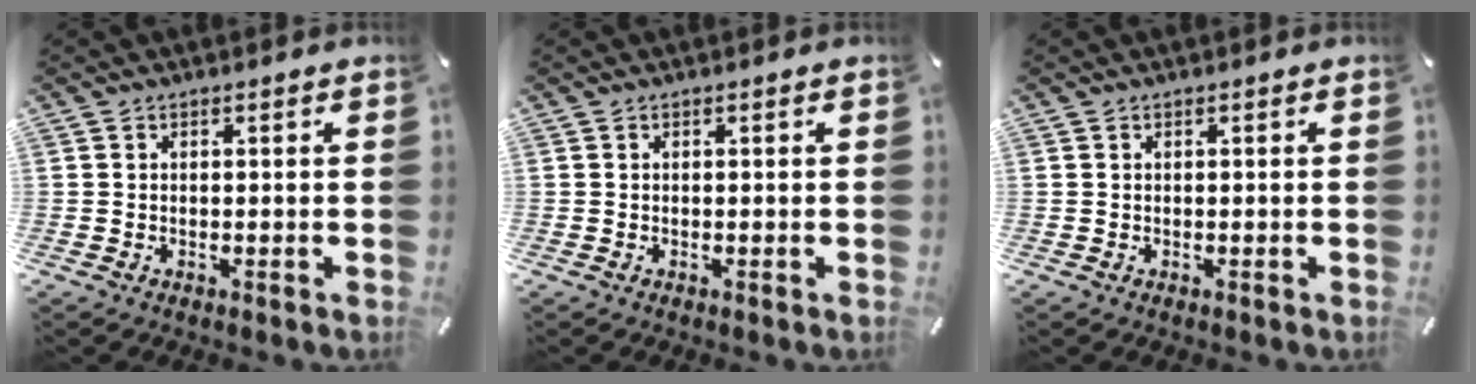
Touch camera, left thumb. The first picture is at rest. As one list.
[{"total": 0.0}, {"total": 0.0}]